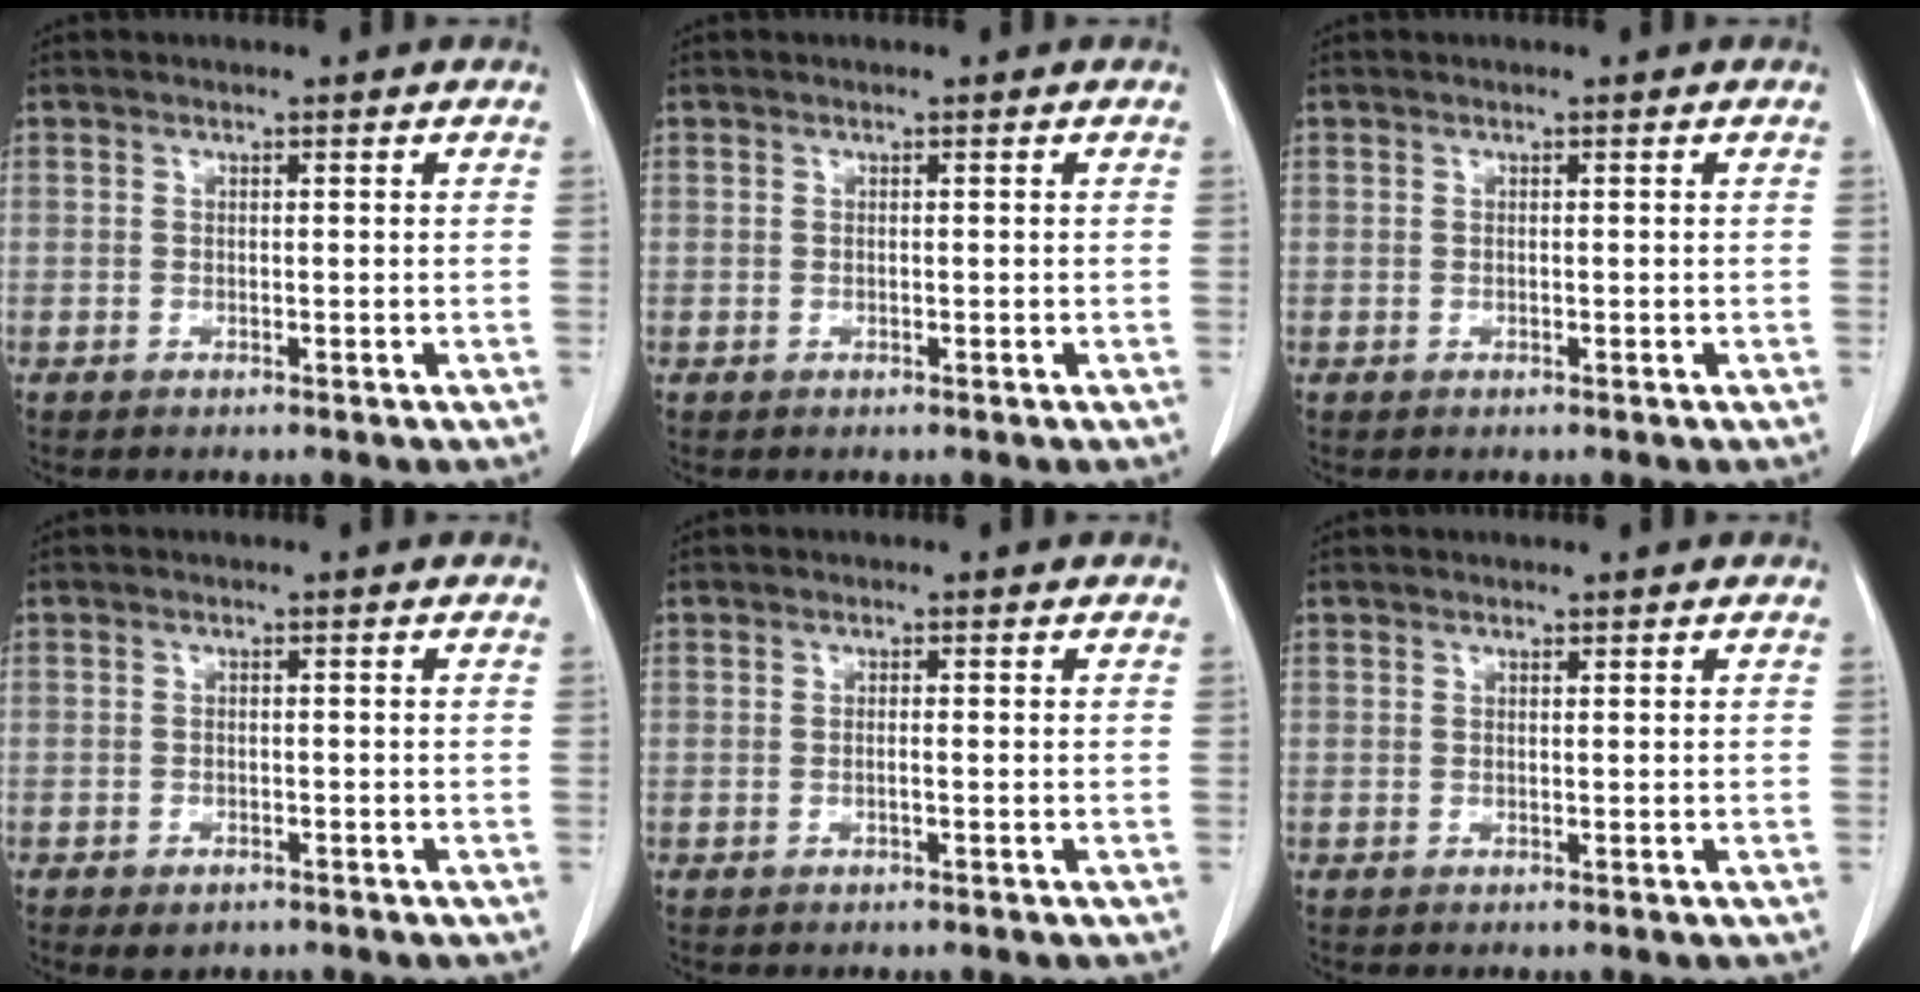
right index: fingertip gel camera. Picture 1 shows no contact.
{"total": 0.0}
{"total": 0.0}
{"total": 3.4, "force": [-2.2, 2.1, 1.6], "torque": [-0.025, -0.002, -0.025]}
{"total": 1.1, "force": [-0.2, 0.3, 1.0], "torque": [-0.022, 0.002, -0.002]}
{"total": 0.0}